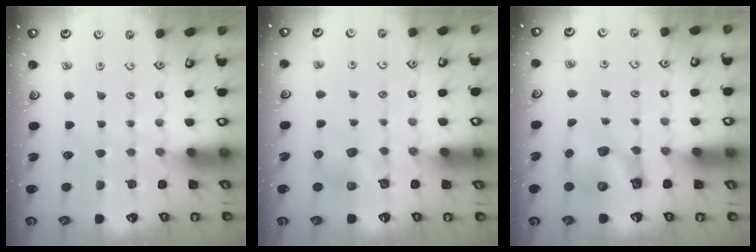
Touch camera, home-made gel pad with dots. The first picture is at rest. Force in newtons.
{"total": 6.8, "press": 6.8, "slide": 0.2}
{"total": 9.8, "press": 9.7, "slide": 1.7}